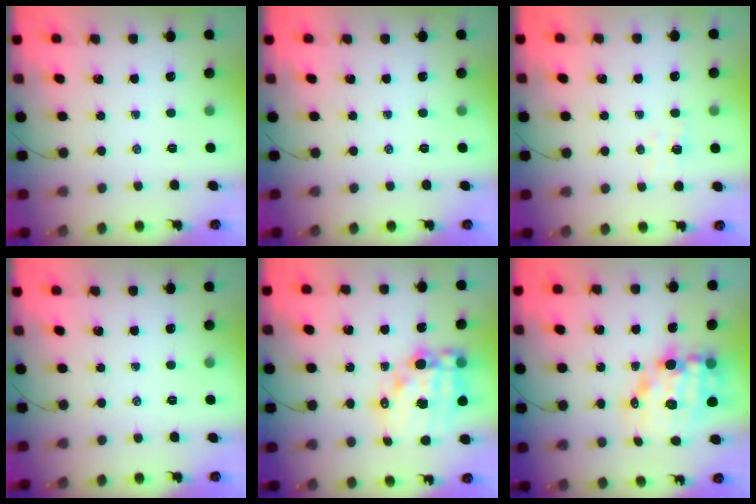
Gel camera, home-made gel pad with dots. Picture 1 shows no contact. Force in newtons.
{"total": 0.0}
{"total": 3.0, "press": 2.9, "slide": 0.7}
{"total": 0.0}
{"total": 15.7, "press": 15.3, "slide": 3.5}
{"total": 12.1, "press": 11.7, "slide": 3.0}